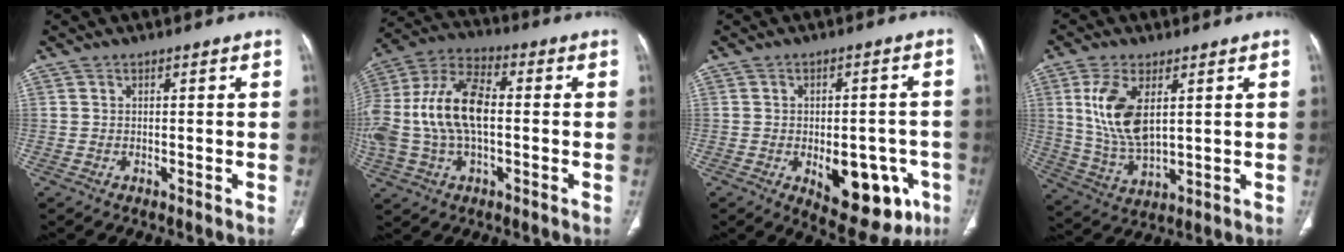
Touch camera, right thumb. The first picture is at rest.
{"total": 18.4, "force": [-0.2, 10.1, 15.4], "torque": [-0.340, 0.032, -0.008]}
{"total": 15.1, "force": [-5.3, 7.9, 11.7], "torque": [-0.120, 0.015, -0.053]}
{"total": 11.8, "force": [3.4, 5.9, 9.7], "torque": [-0.194, -0.017, 0.075]}